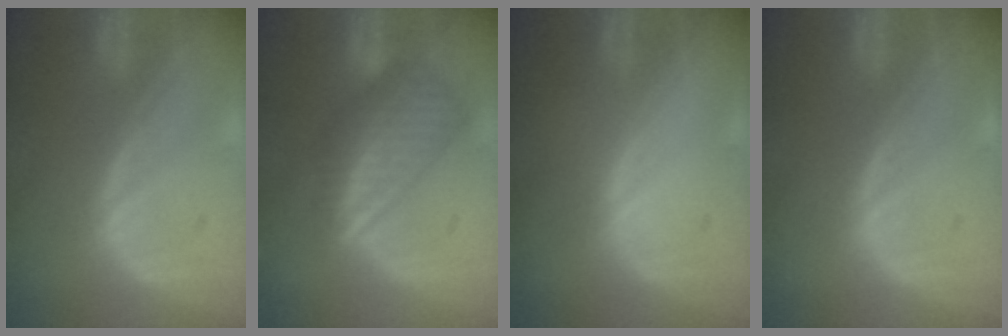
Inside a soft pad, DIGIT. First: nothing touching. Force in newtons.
{"total": 8.6, "press": 7.6, "slide": 4.0}
{"total": 0.0}
{"total": 0.0}